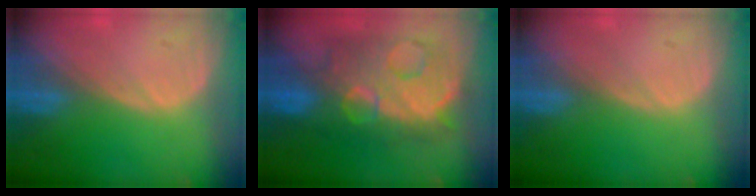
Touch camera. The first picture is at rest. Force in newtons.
{"total": 12.4, "press": 12.3, "slide": 1.2}
{"total": 0.0}